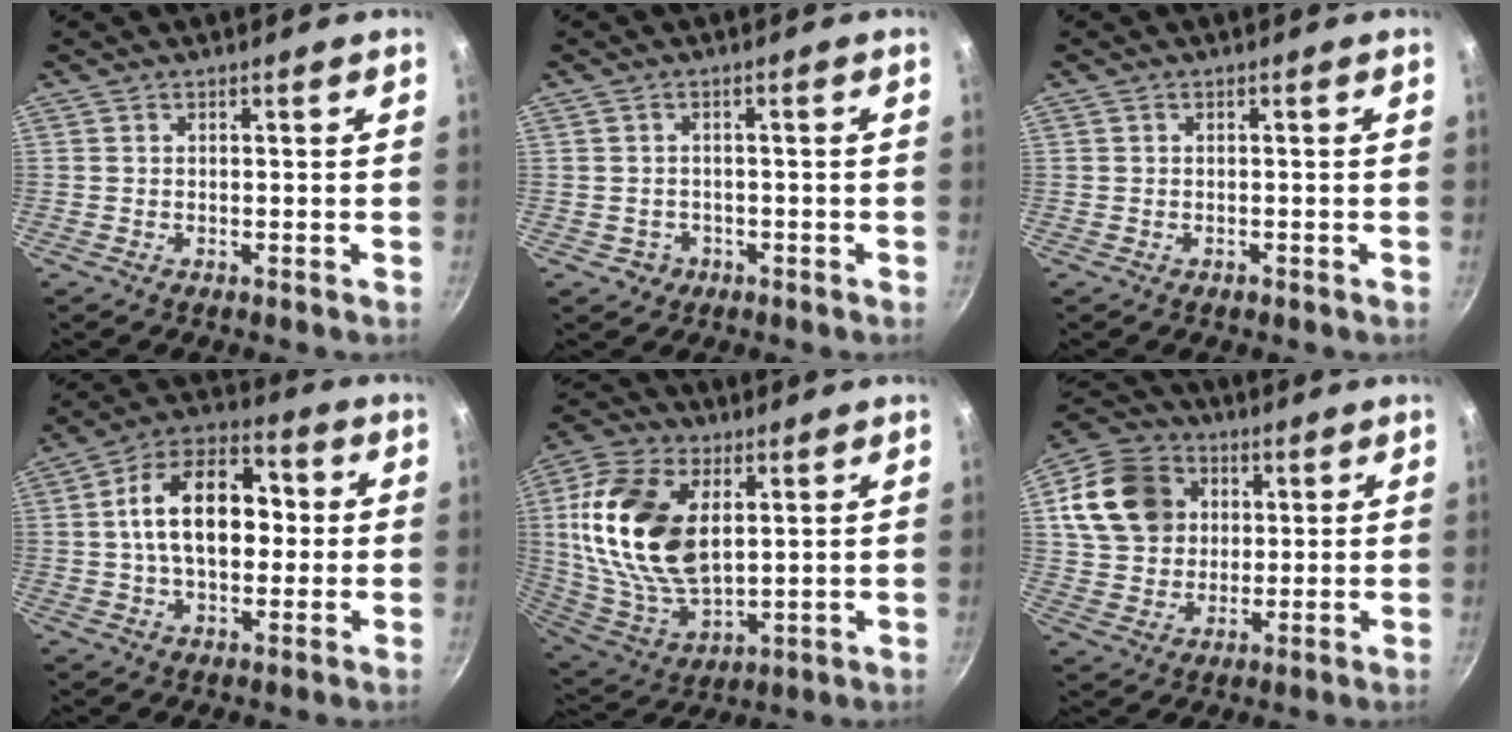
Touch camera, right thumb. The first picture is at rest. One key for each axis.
{"total": 2.9, "fx": -0.9, "fy": 2.6, "fz": 0.7, "tx": -0.002, "ty": 0.008, "tz": -0.004}
{"total": 0.7, "fx": -0.3, "fy": 0.5, "fz": 0.3, "tx": -0.004, "ty": 0.002, "tz": -0.003}
{"total": 16.6, "fx": 1.2, "fy": 10.5, "fz": 12.9, "tx": -0.171, "ty": 0.031, "tz": 0.001}
{"total": 21.7, "fx": 4.9, "fy": 13.0, "fz": 16.7, "tx": -0.313, "ty": -0.016, "tz": 0.099}
{"total": 15.8, "fx": 4.4, "fy": 13.0, "fz": 7.9, "tx": -0.126, "ty": 0.009, "tz": 0.077}